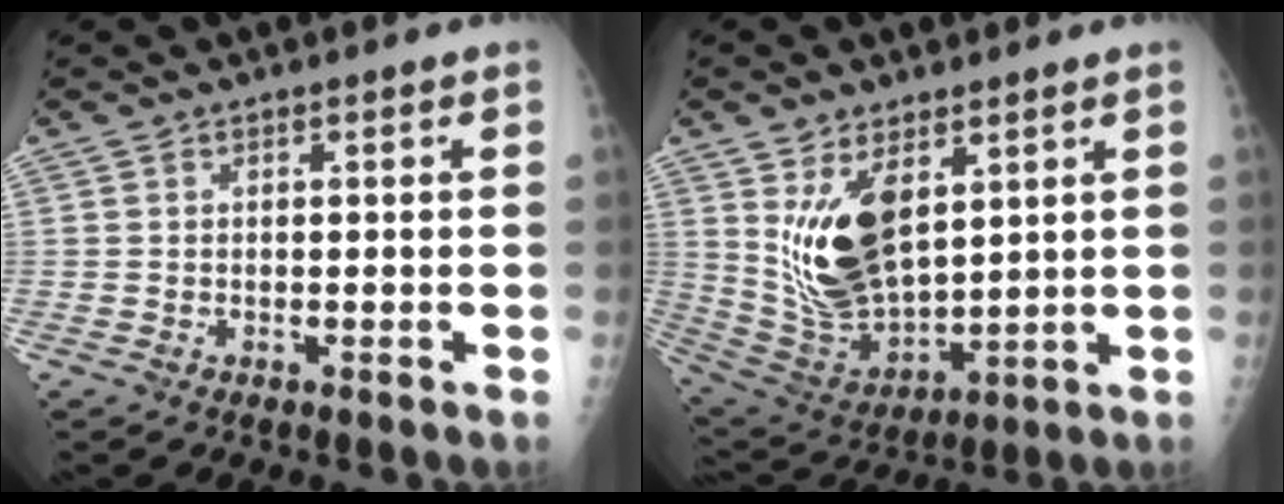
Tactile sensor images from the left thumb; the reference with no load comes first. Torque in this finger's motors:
{"motor_torque": [1.89, 1.78, 1.19, -0.99, 0.23]}